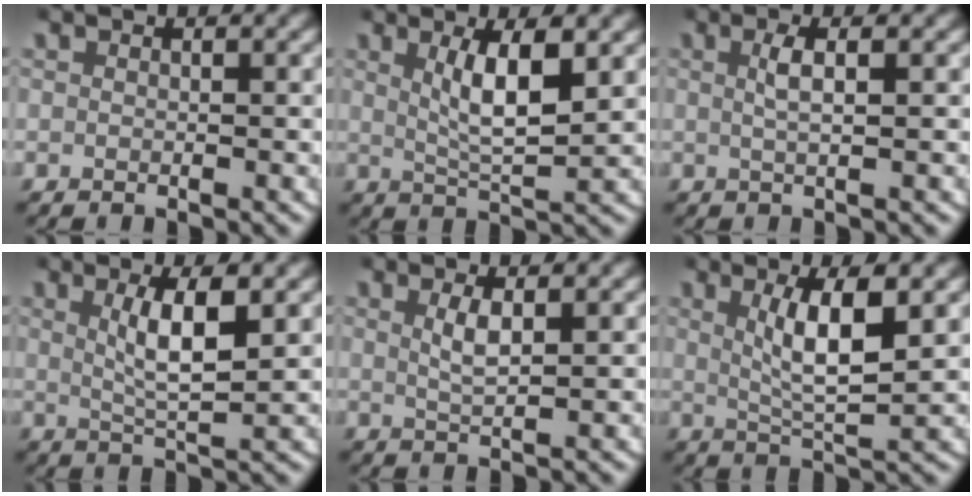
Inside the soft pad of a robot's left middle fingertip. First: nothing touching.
{"total": 4.6, "force": [1.3, 1.1, 4.2], "torque": [-0.072, -0.008, 0.029]}
{"total": 1.9, "force": [0.5, 0.0, 1.8], "torque": [-0.038, 0.003, 0.009]}
{"total": 4.0, "force": [1.0, 0.7, 3.8], "torque": [-0.067, -0.006, 0.024]}
{"total": 1.9, "force": [0.7, 0.1, 1.8], "torque": [-0.040, -0.004, 0.017]}
{"total": 5.0, "force": [1.4, 1.0, 4.7], "torque": [-0.080, -0.006, 0.029]}